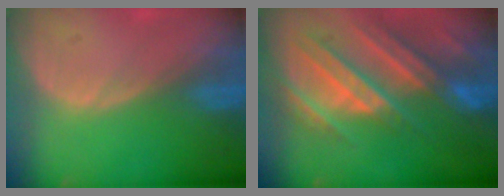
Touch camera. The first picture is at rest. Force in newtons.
{"total": 10.9, "press": 9.7, "slide": 4.9}